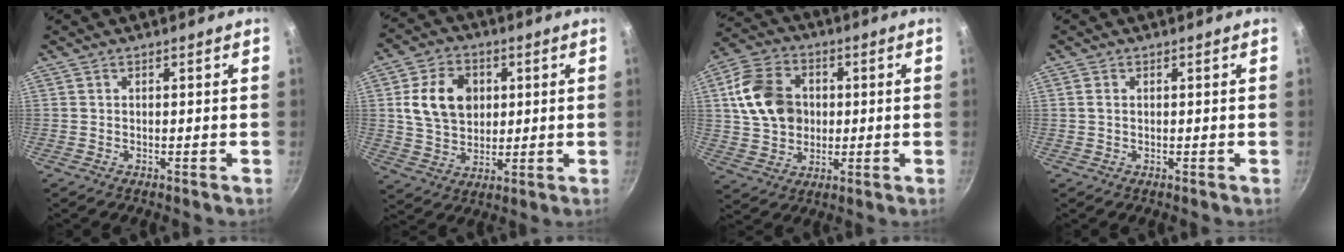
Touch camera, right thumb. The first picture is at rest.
{"total": 12.2, "force": [2.6, 9.4, 7.5], "torque": [-0.109, 0.000, 0.044]}
{"total": 13.9, "force": [2.1, 10.9, 8.4], "torque": [-0.133, 0.009, 0.035]}
{"total": 1.0, "force": [0.2, 0.7, 0.7], "torque": [-0.014, 0.002, 0.003]}